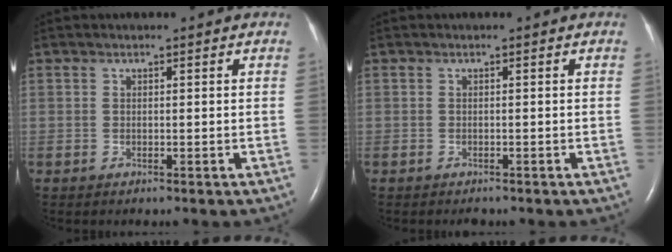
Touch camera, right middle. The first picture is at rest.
{"total": 0.5, "force": [-0.5, 0.2, 0.1], "torque": [-0.009, -0.002, -0.007]}